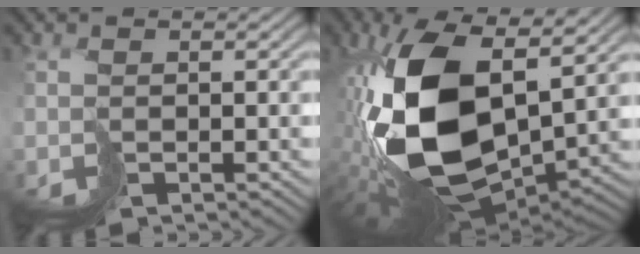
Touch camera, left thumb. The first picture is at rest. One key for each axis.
{"total": 16.8, "fx": 2.3, "fy": 10.3, "fz": 13.1, "tx": -0.300, "ty": -0.020, "tz": 0.043}